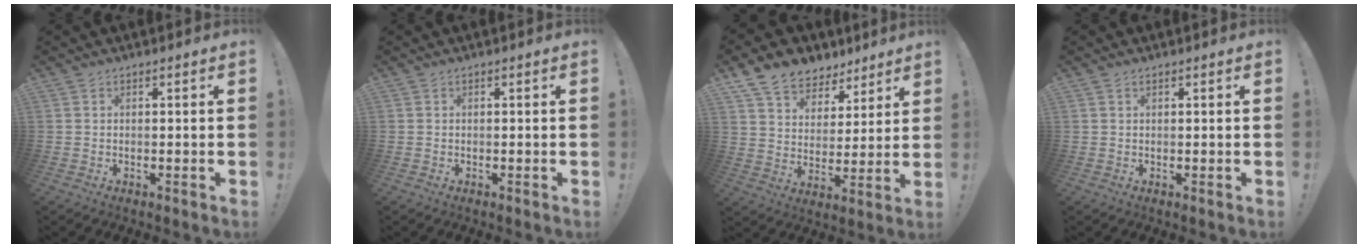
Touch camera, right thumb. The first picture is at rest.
{"total": 0.0}
{"total": 11.5, "force": [8.4, 7.3, 2.8], "torque": [-0.054, -0.057, 0.163]}
{"total": 0.6, "force": [0.4, 0.3, 0.3], "torque": [-0.003, -0.001, 0.007]}